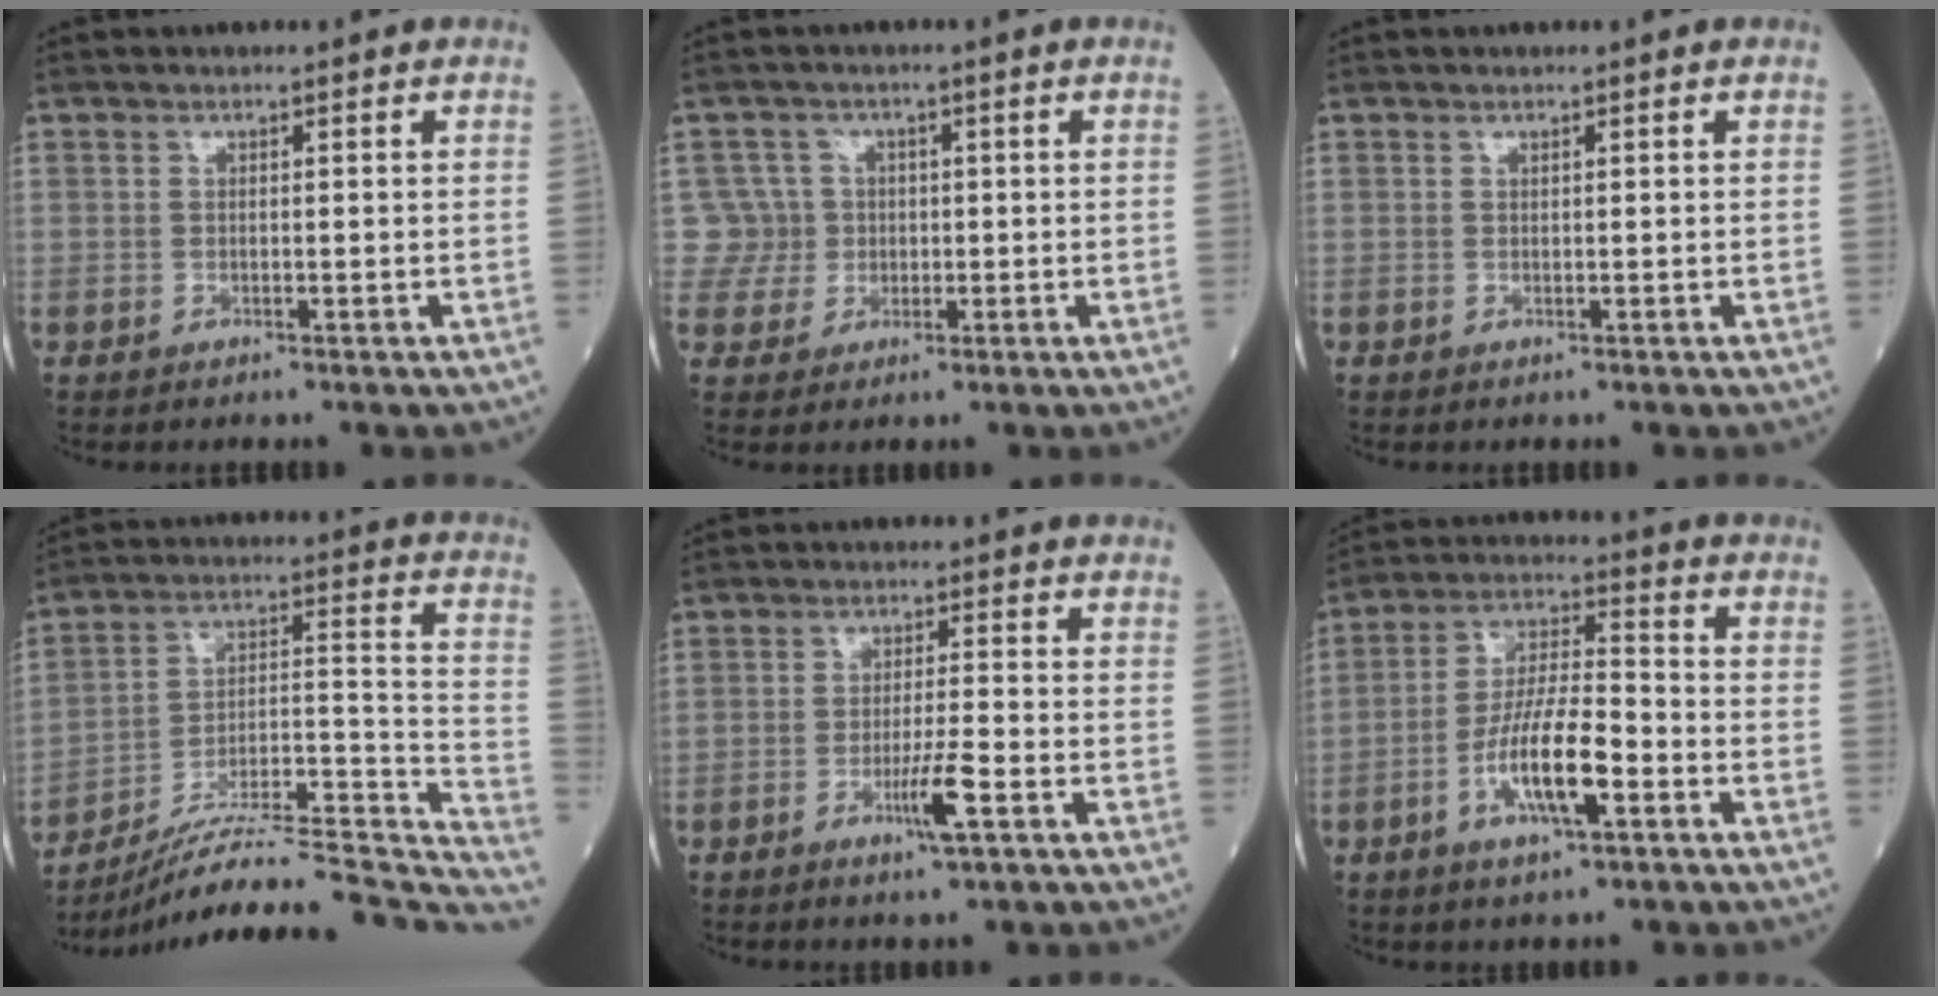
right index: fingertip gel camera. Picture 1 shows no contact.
{"total": 4.5, "force": [0.4, 4.4, -0.6], "torque": [0.028, 0.014, 0.010]}
{"total": 0.0}
{"total": 27.0, "force": [-25.1, 1.8, 9.7], "torque": [-0.092, 0.019, -0.364]}
{"total": 4.9, "force": [-2.2, -0.2, 4.3], "torque": [-0.081, -0.008, -0.040]}
{"total": 10.8, "force": [-4.1, 2.1, 9.8], "torque": [-0.190, 0.001, -0.074]}